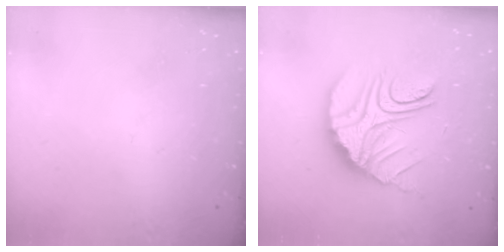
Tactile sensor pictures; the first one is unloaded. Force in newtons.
{"total": 16.3, "press": 16.2, "slide": 1.3}